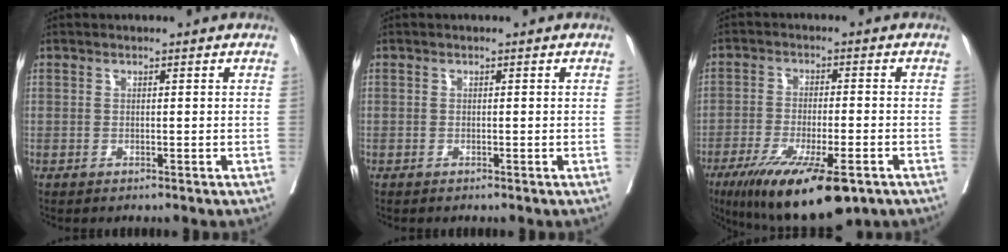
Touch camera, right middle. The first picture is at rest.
{"total": 0.0}
{"total": 14.3, "force": [-8.9, 3.3, 10.8], "torque": [-0.171, -0.031, -0.142]}